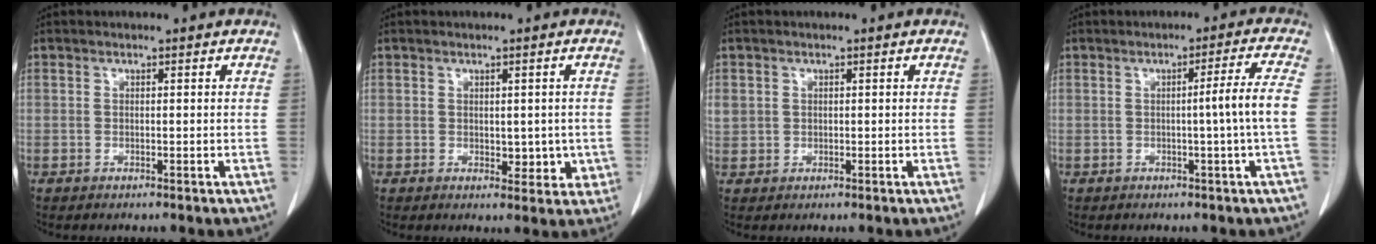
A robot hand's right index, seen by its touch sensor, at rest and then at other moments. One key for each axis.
{"total": 3.6, "fx": -0.2, "fy": 2.2, "fz": 2.9, "tx": -0.025, "ty": -0.002, "tz": 0.005}
{"total": 2.5, "fx": 0.7, "fy": 2.3, "fz": 0.7, "tx": -0.023, "ty": 0.013, "tz": 0.021}
{"total": 5.1, "fx": -0.6, "fy": -1.6, "fz": 4.8, "tx": -0.066, "ty": 0.001, "tz": -0.008}